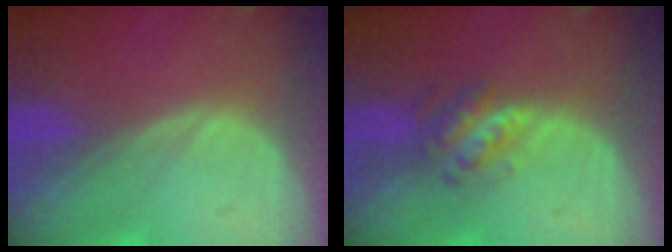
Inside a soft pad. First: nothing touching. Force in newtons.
{"total": 4.9, "press": 4.4, "slide": 2.1}